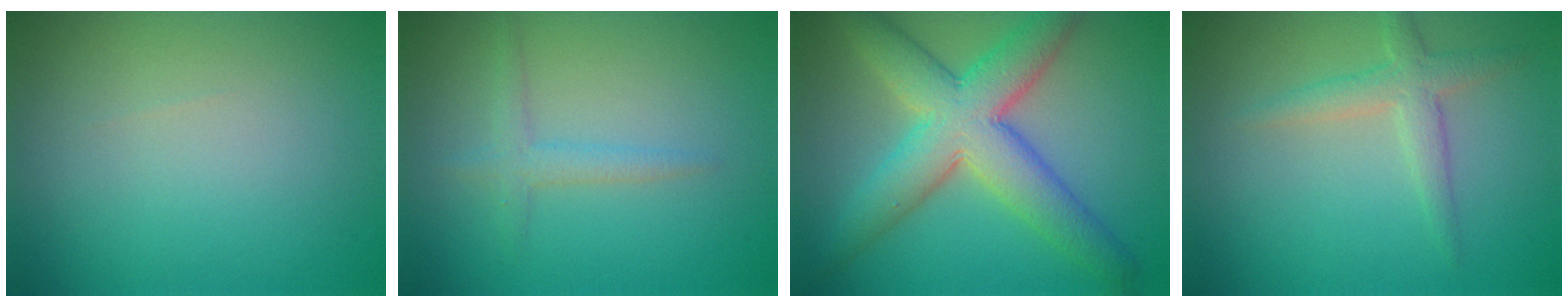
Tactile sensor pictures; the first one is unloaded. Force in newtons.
{"total": 1.7, "press": 1.7, "slide": 0.1}
{"total": 8.1, "press": 8.1, "slide": 0.3}
{"total": 2.6, "press": 2.6, "slide": 0.1}